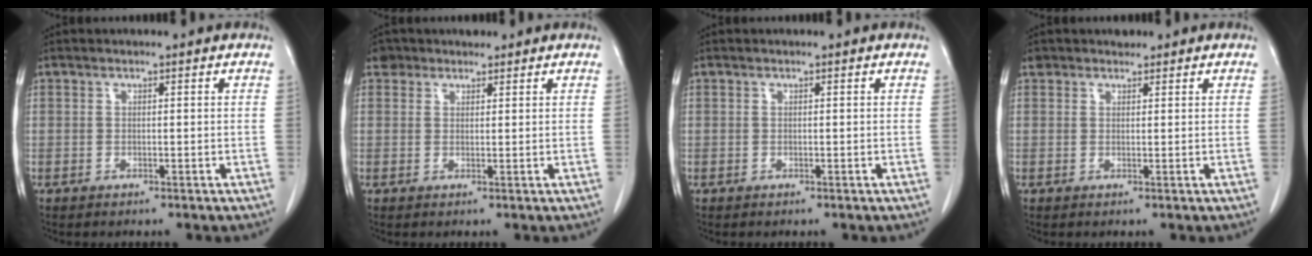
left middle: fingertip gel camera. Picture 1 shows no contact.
{"total": 2.6, "force": [1.8, 1.9, 0.0], "torque": [0.006, 0.015, 0.025]}
{"total": 0.0}
{"total": 1.6, "force": [1.2, 1.0, -0.1], "torque": [0.006, 0.009, 0.017]}